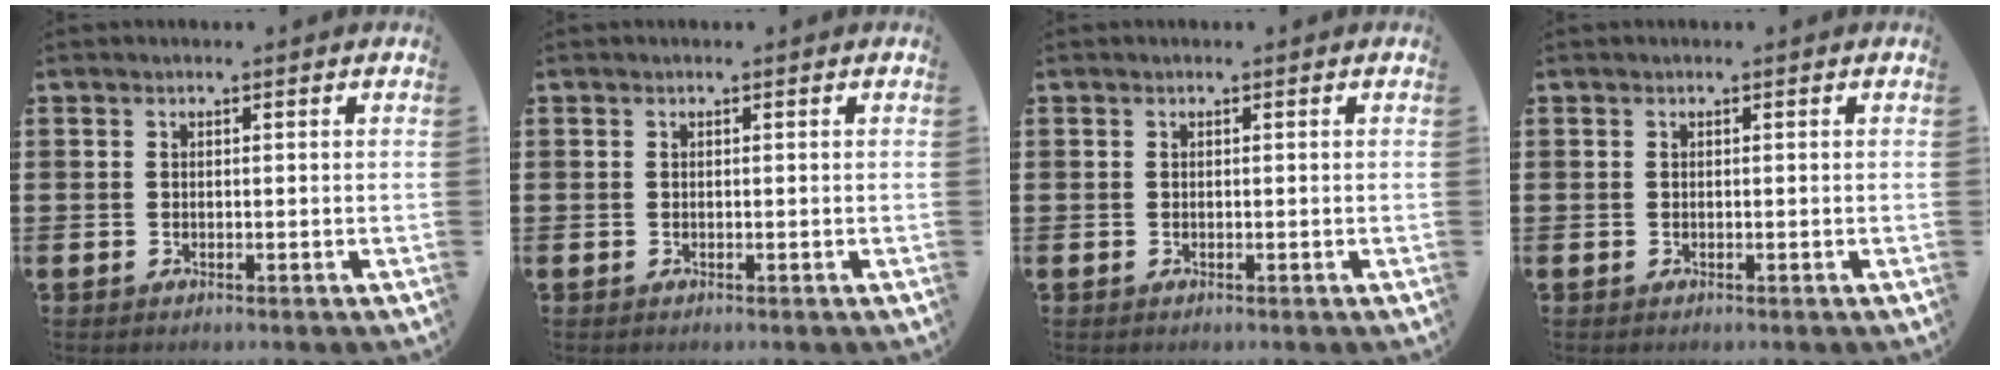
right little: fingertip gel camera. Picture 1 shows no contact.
{"total": 0.0}
{"total": 0.0}
{"total": 0.0}